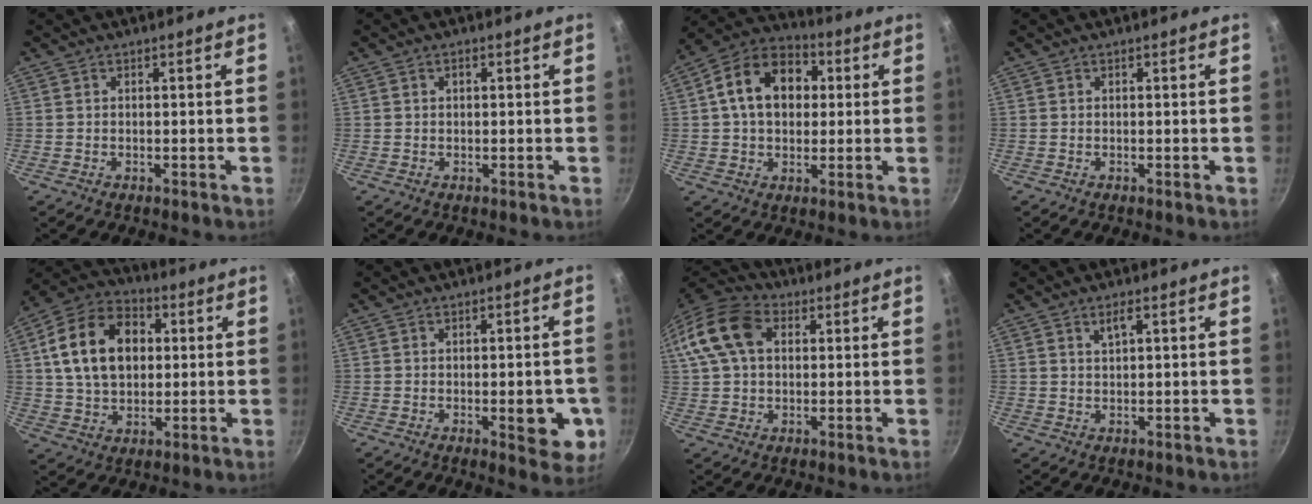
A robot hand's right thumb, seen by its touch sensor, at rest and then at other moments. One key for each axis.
{"total": 1.0, "fx": 0.3, "fy": 0.7, "fz": 0.7, "tx": -0.009, "ty": 0.005, "tz": 0.005}
{"total": 14.7, "fx": 2.6, "fy": 10.8, "fz": 9.7, "tx": -0.129, "ty": 0.026, "tz": 0.026}
{"total": 0.0}
{"total": 17.4, "fx": 3.2, "fy": 12.4, "fz": 11.8, "tx": -0.181, "ty": 0.016, "tz": 0.047}
{"total": 8.4, "fx": -1.9, "fy": 3.4, "fz": 7.4, "tx": -0.069, "ty": 0.001, "tz": -0.021}
{"total": 14.5, "fx": 3.8, "fy": 10.0, "fz": 9.8, "tx": -0.185, "ty": 0.025, "tz": 0.054}
{"total": 2.3, "fx": 1.1, "fy": 0.8, "fz": 1.9, "tx": -0.030, "ty": 0.001, "tz": 0.024}